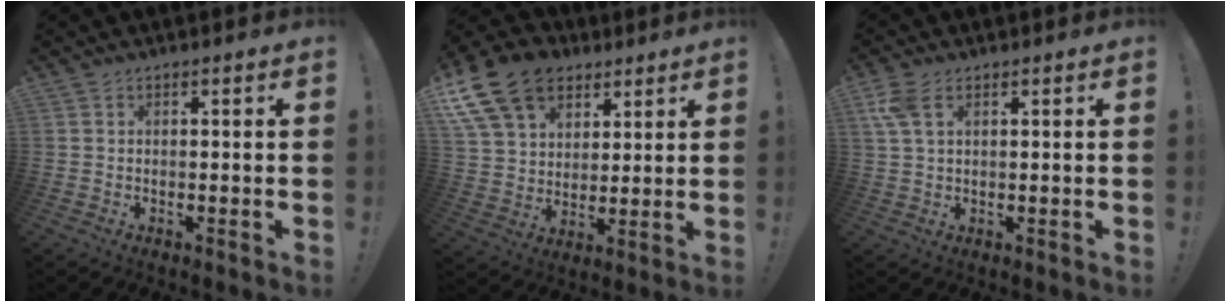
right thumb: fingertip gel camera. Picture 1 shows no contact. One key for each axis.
{"total": 18.7, "fx": 9.9, "fy": 13.0, "fz": 9.0, "tx": -0.154, "ty": -0.050, "tz": 0.186}
{"total": 6.1, "fx": 2.7, "fy": 2.9, "fz": 4.6, "tx": -0.104, "ty": -0.003, "tz": 0.051}